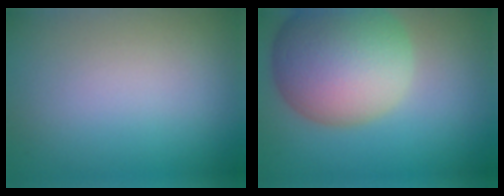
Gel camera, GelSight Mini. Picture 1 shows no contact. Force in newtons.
{"total": 12.5, "press": 12.4, "slide": 0.9}